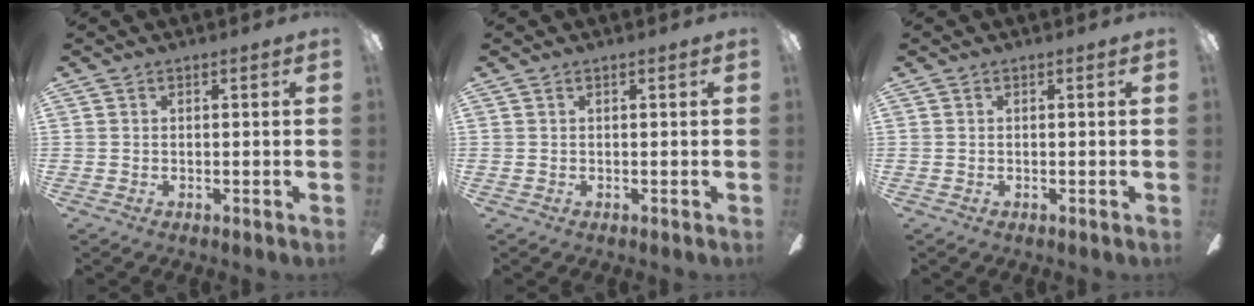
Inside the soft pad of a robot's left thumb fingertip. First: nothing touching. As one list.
[{"total": 0.0}, {"total": 0.0}]